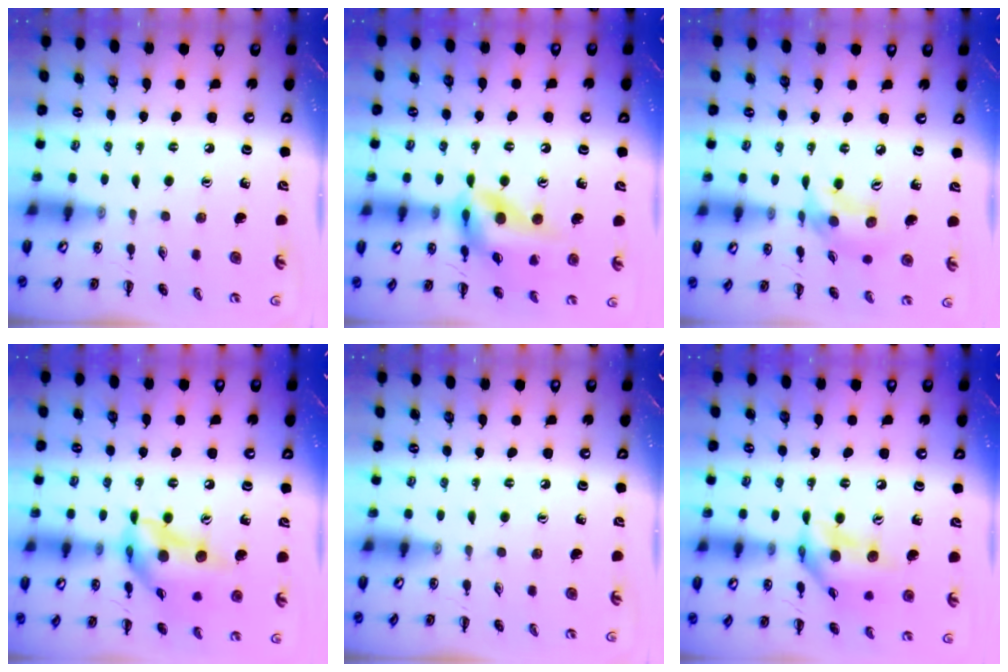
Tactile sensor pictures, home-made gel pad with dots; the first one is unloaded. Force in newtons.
{"total": 15.1, "press": 14.7, "slide": 3.7}
{"total": 8.8, "press": 8.7, "slide": 1.4}
{"total": 18.2, "press": 17.8, "slide": 4.0}
{"total": 0.0}
{"total": 15.3, "press": 15.0, "slide": 3.1}